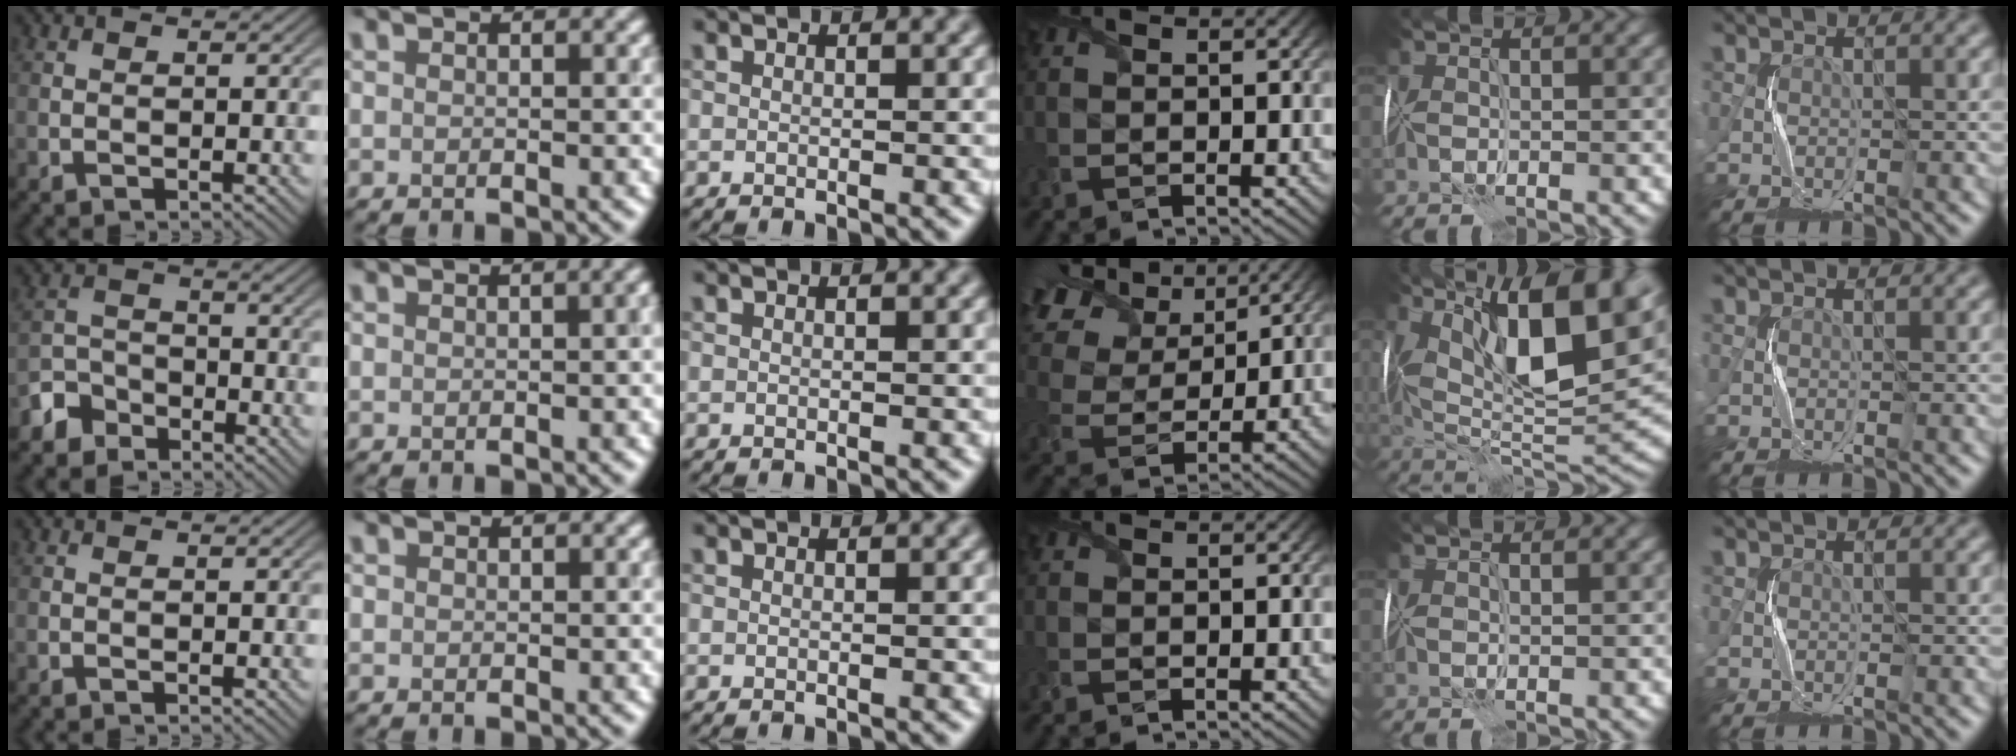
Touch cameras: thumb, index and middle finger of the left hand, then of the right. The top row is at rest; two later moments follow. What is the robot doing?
{"motion": "fold", "object": "tissue"}